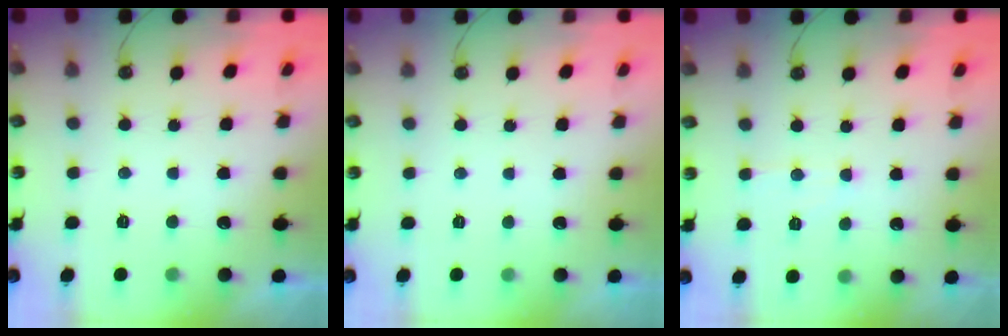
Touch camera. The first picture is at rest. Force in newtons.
{"total": 0.0}
{"total": 6.2, "press": 6.1, "slide": 0.7}